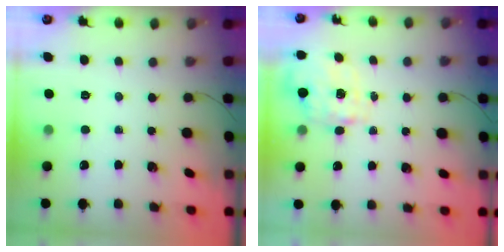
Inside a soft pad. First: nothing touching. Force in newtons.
{"total": 3.8, "press": 3.8, "slide": 0.8}